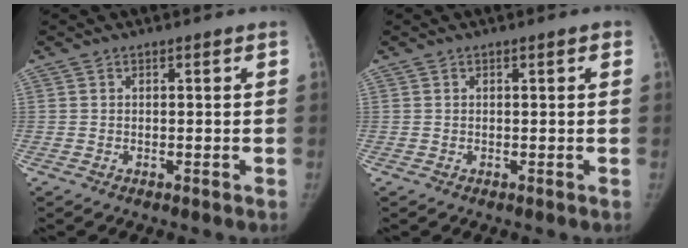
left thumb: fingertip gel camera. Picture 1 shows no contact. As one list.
[{"total": 0.9, "force": [0.5, 0.2, 0.8], "torque": [-0.010, 0.001, 0.005]}]